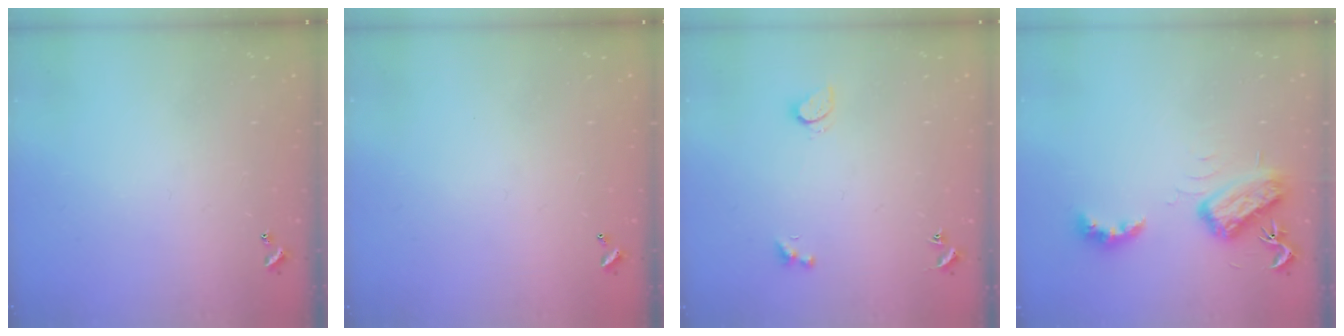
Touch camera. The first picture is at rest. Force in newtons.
{"total": 2.9, "press": 2.9, "slide": 0.1}
{"total": 1.8, "press": 1.7, "slide": 0.6}
{"total": 6.9, "press": 6.9, "slide": 0.1}